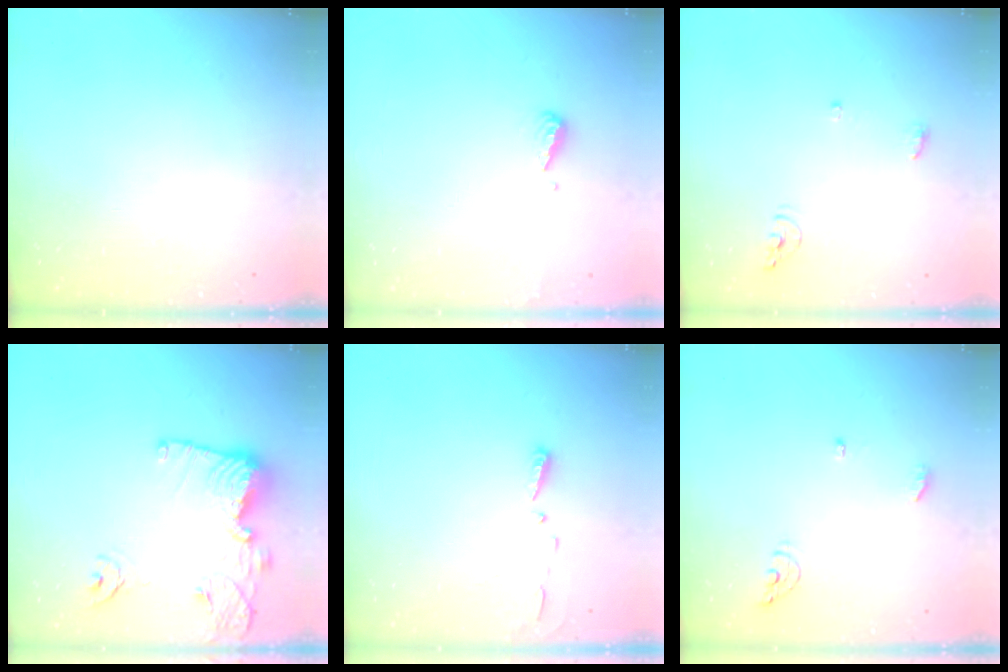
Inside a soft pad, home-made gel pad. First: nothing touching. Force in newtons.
{"total": 3.8, "press": 3.7, "slide": 0.3}
{"total": 5.6, "press": 5.6, "slide": 0.2}
{"total": 14.3, "press": 14.2, "slide": 1.4}
{"total": 3.0, "press": 2.9, "slide": 0.3}
{"total": 6.0, "press": 6.0, "slide": 0.4}